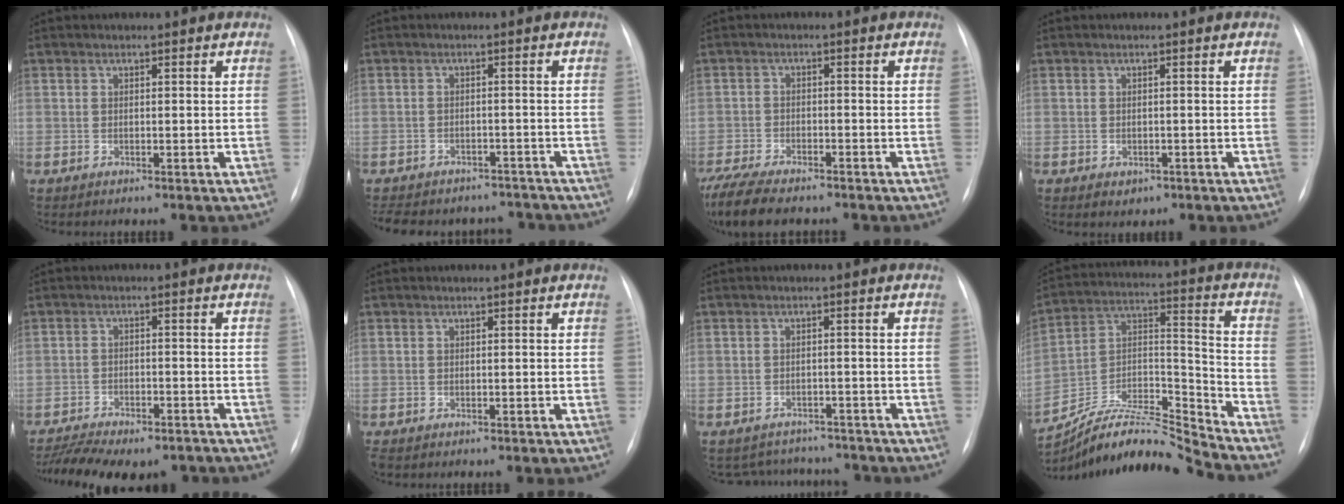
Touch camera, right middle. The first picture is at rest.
{"total": 14.3, "force": [-12.3, 6.2, 3.7], "torque": [-0.088, 0.012, -0.147]}
{"total": 11.7, "force": [-9.5, 3.2, 5.9], "torque": [-0.116, -0.016, -0.151]}
{"total": 1.9, "force": [-0.9, 1.5, 0.8], "torque": [-0.008, 0.002, -0.001]}
{"total": 15.5, "force": [-12.7, 5.8, 6.8], "torque": [-0.160, 0.001, -0.175]}
{"total": 0.9, "force": [-0.7, 0.4, 0.4], "torque": [-0.005, -0.001, -0.008]}
{"total": 7.7, "force": [-7.2, 2.8, 0.4], "torque": [-0.004, 0.016, -0.087]}
{"total": 14.8, "force": [-14.5, -0.6, 3.0], "torque": [-0.048, 0.054, -0.266]}